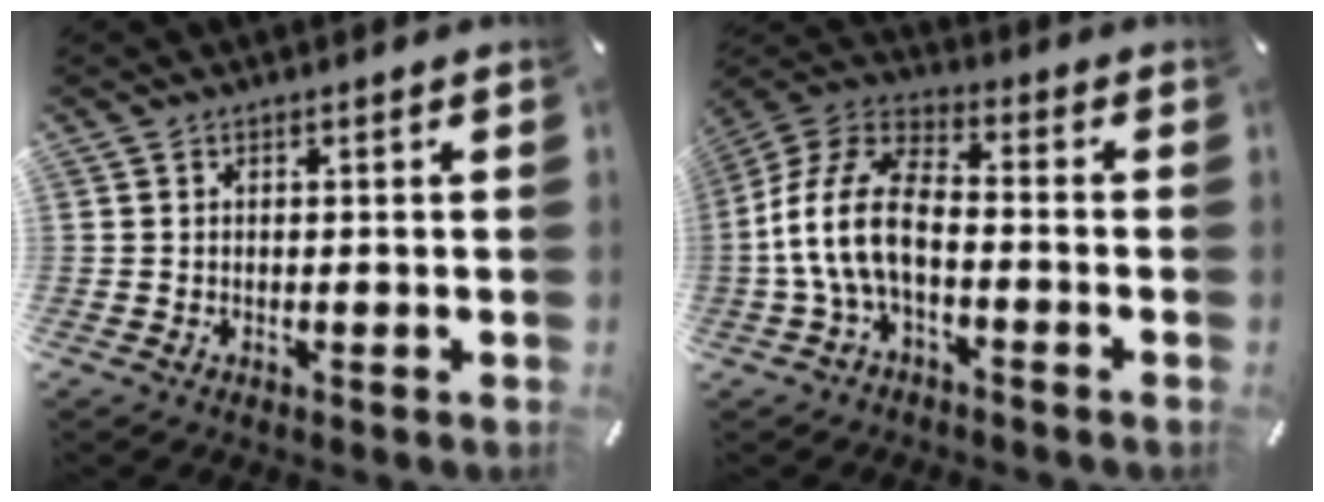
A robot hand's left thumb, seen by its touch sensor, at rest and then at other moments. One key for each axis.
{"total": 12.0, "fx": -3.8, "fy": 6.4, "fz": 9.5, "tx": -0.205, "ty": 0.011, "tz": -0.071}